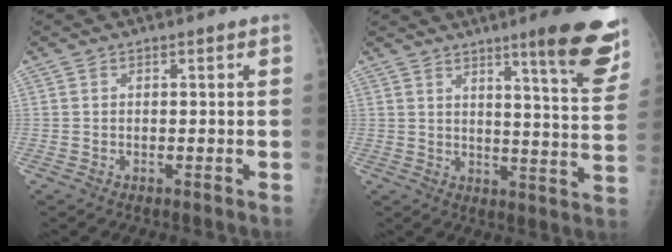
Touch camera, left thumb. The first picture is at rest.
{"total": 15.1, "force": [9.7, 1.6, 11.5], "torque": [-0.122, -0.061, 0.124]}